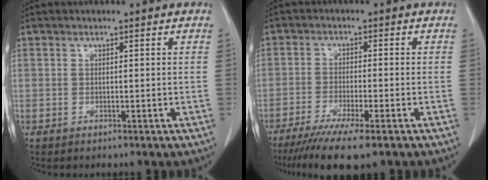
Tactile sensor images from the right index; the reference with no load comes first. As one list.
[{"total": 9.3, "force": [-6.7, 0.5, 6.5], "torque": [-0.103, -0.022, -0.105]}]